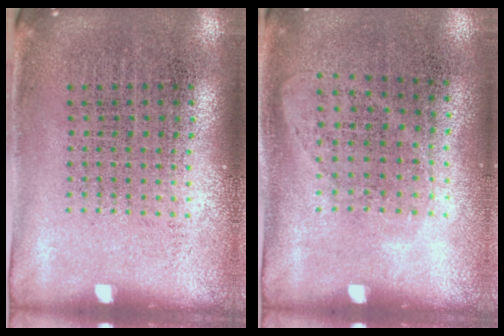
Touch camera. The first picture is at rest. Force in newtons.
{"total": 1.1, "press": 0.9, "slide": 0.6}